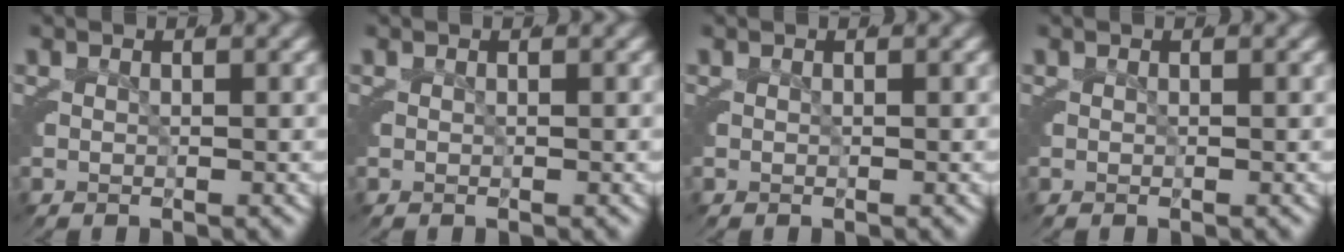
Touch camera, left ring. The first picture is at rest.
{"total": 0.0}
{"total": 0.0}
{"total": 0.0}